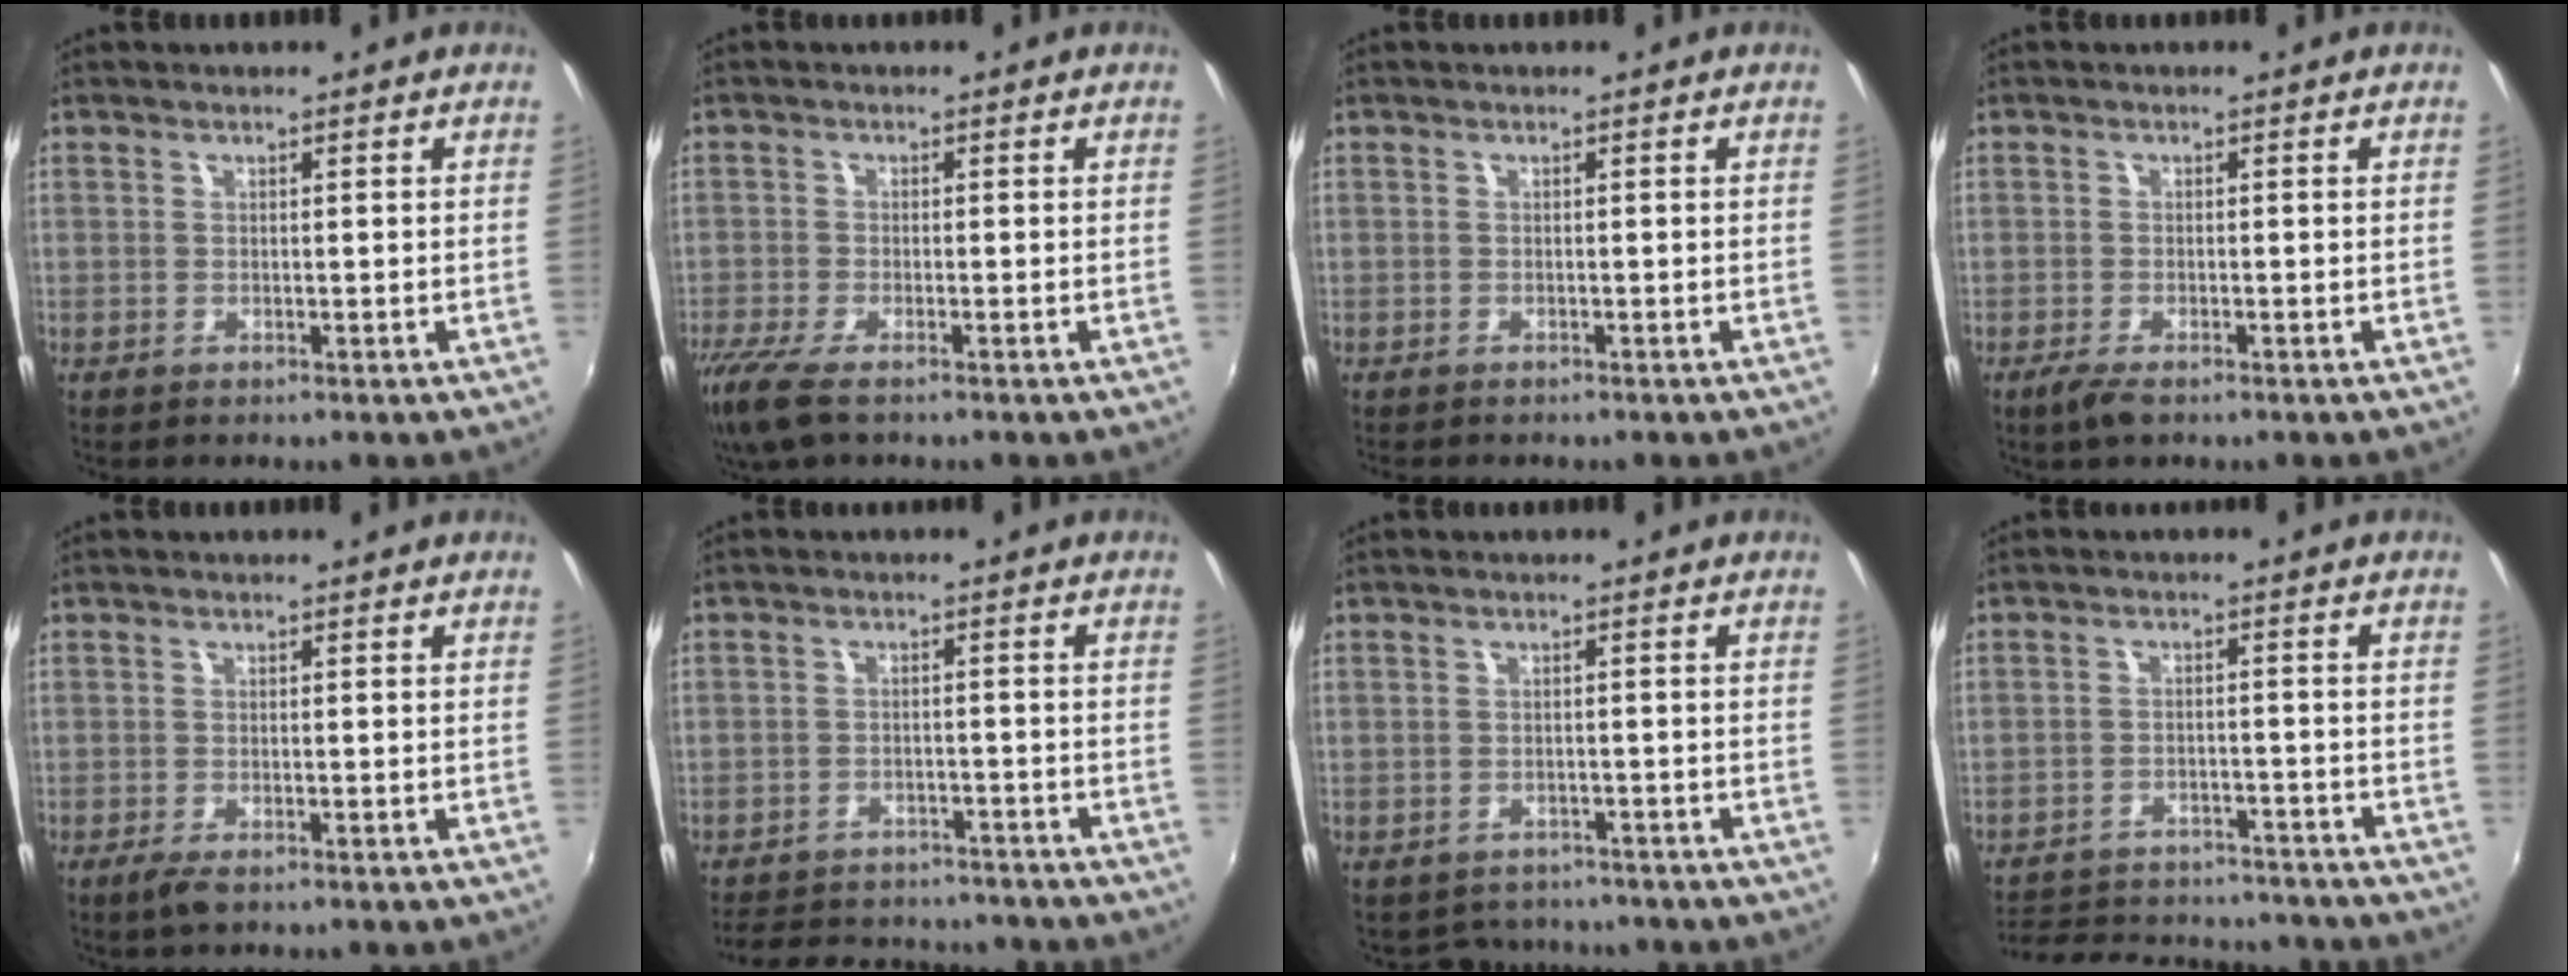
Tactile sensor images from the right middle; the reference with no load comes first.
{"total": 7.6, "force": [-5.6, 1.5, 5.0], "torque": [-0.124, -0.035, -0.108]}
{"total": 1.4, "force": [-1.3, 0.1, 0.5], "torque": [-0.014, -0.008, -0.017]}
{"total": 2.9, "force": [-2.0, 0.8, 1.9], "torque": [-0.045, -0.010, -0.039]}
{"total": 2.3, "force": [-1.5, 0.7, 1.6], "torque": [-0.033, -0.010, -0.028]}
{"total": 13.3, "force": [-11.4, 5.4, 4.1], "torque": [-0.107, 0.033, -0.152]}
{"total": 4.6, "force": [-4.1, 2.1, 0.3], "torque": [-0.017, 0.004, -0.058]}
{"total": 18.8, "force": [-16.5, 6.1, 6.8], "torque": [-0.154, 0.008, -0.218]}